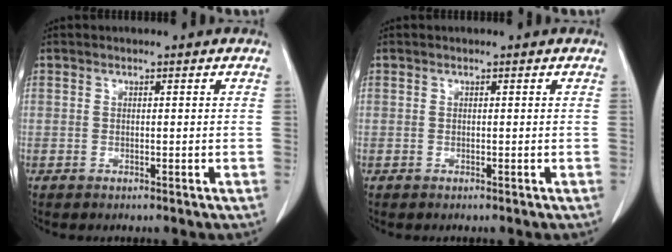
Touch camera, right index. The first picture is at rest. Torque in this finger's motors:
{"motor_torque": [0.00, 0.00, 0.01, 0.00]}